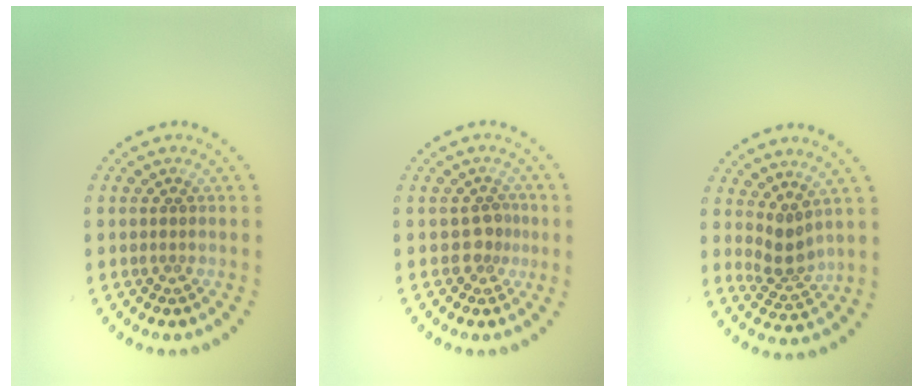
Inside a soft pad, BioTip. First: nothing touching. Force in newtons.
{"total": 1.7, "press": 1.2, "slide": 1.1}
{"total": 2.2, "press": 1.7, "slide": 1.5}